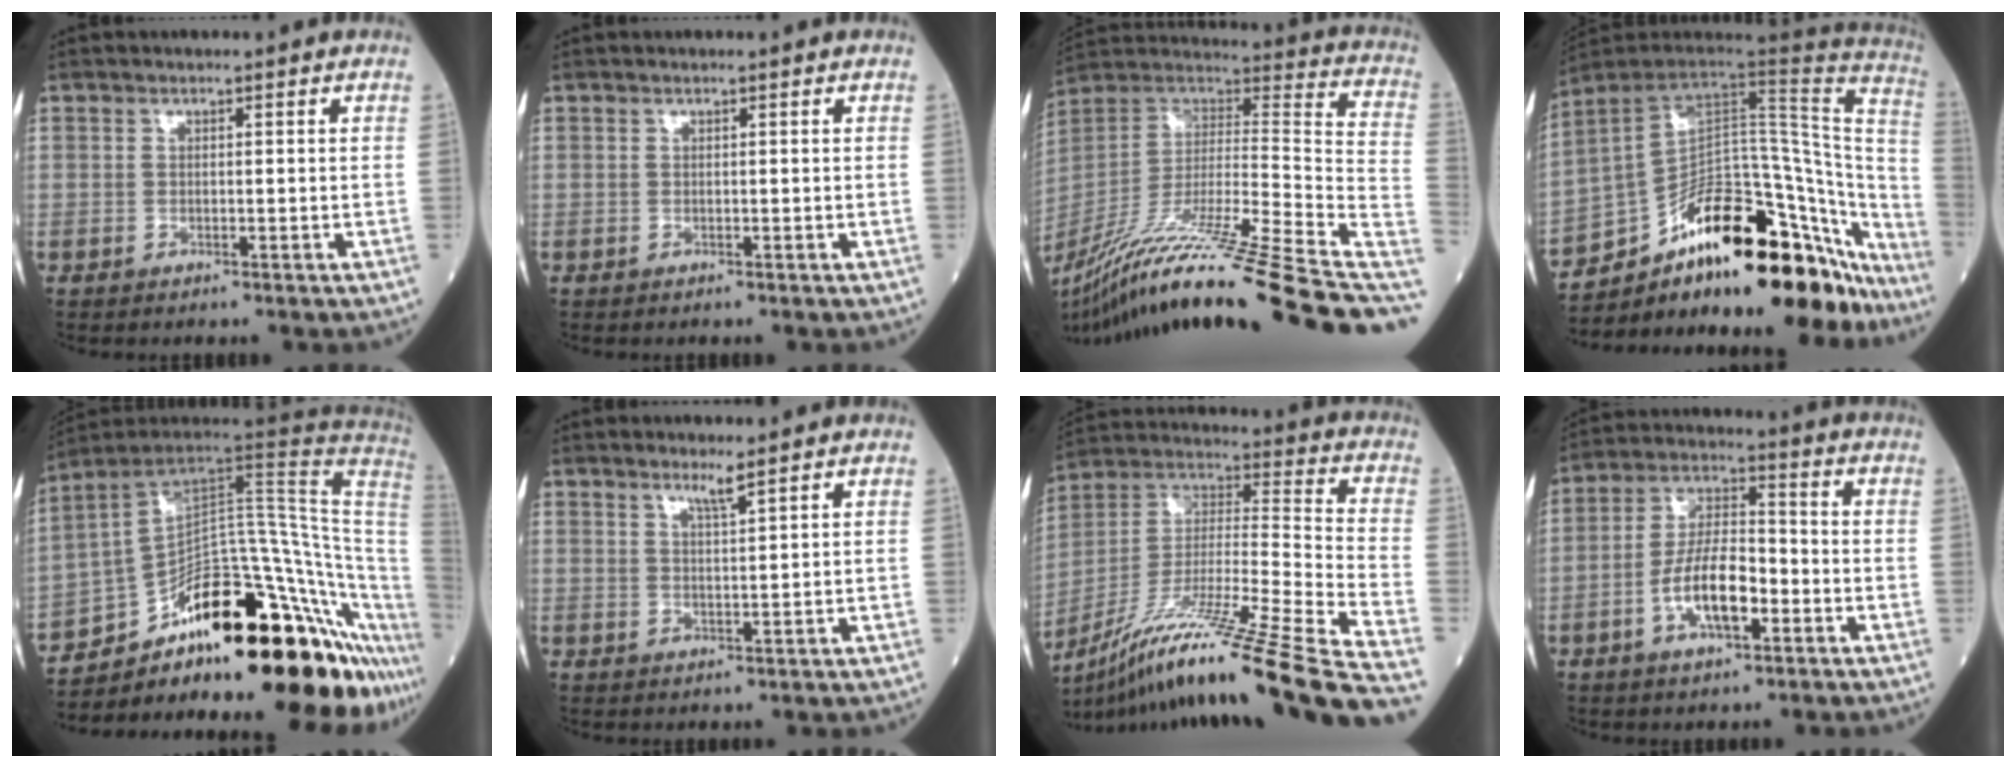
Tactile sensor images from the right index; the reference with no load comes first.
{"total": 0.0}
{"total": 35.2, "force": [-27.0, -0.7, 22.6], "torque": [-0.290, -0.049, -0.426]}
{"total": 31.5, "force": [-22.6, 11.4, 18.8], "torque": [-0.193, 0.027, -0.314]}
{"total": 29.1, "force": [-16.6, 5.7, 23.2], "torque": [-0.220, 0.041, -0.238]}
{"total": 2.1, "force": [1.6, -0.6, 1.2], "torque": [-0.023, -0.008, 0.032]}
{"total": 30.9, "force": [-23.5, -1.4, 20.0], "torque": [-0.277, -0.042, -0.397]}
{"total": 9.8, "force": [-3.5, 3.5, 8.5], "torque": [-0.171, 0.012, -0.065]}